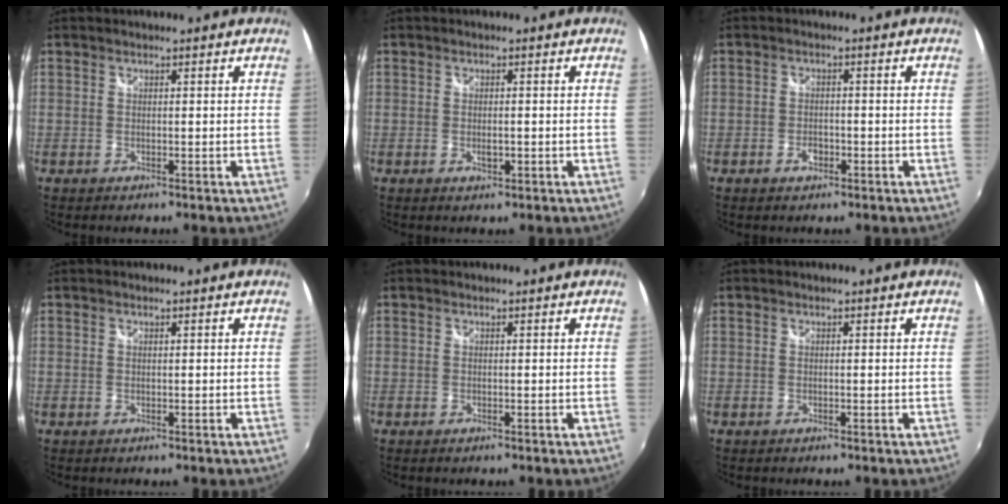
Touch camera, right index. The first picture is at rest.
{"total": 1.7, "force": [-0.5, 1.0, 1.3], "torque": [-0.023, -0.003, -0.007]}
{"total": 2.4, "force": [-1.3, 1.6, 1.1], "torque": [-0.022, 0.000, -0.022]}
{"total": 0.0}
{"total": 0.0}
{"total": 0.0}